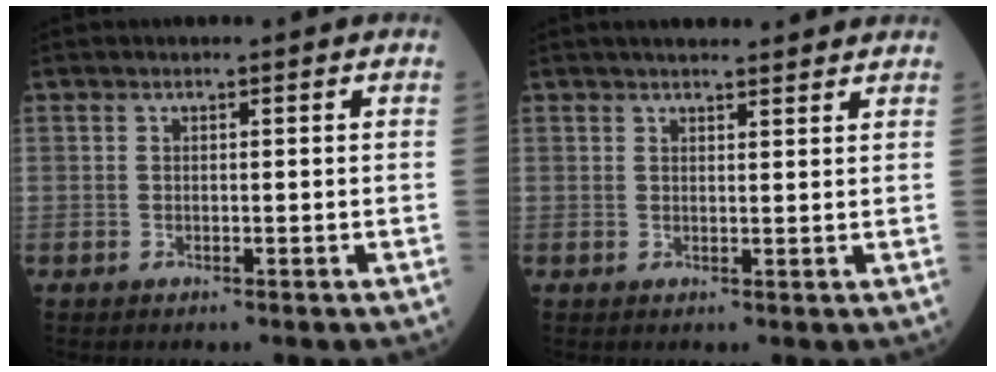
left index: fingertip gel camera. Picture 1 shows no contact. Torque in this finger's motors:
{"motor_torque": [0.14, -0.13, -0.02, -0.01]}